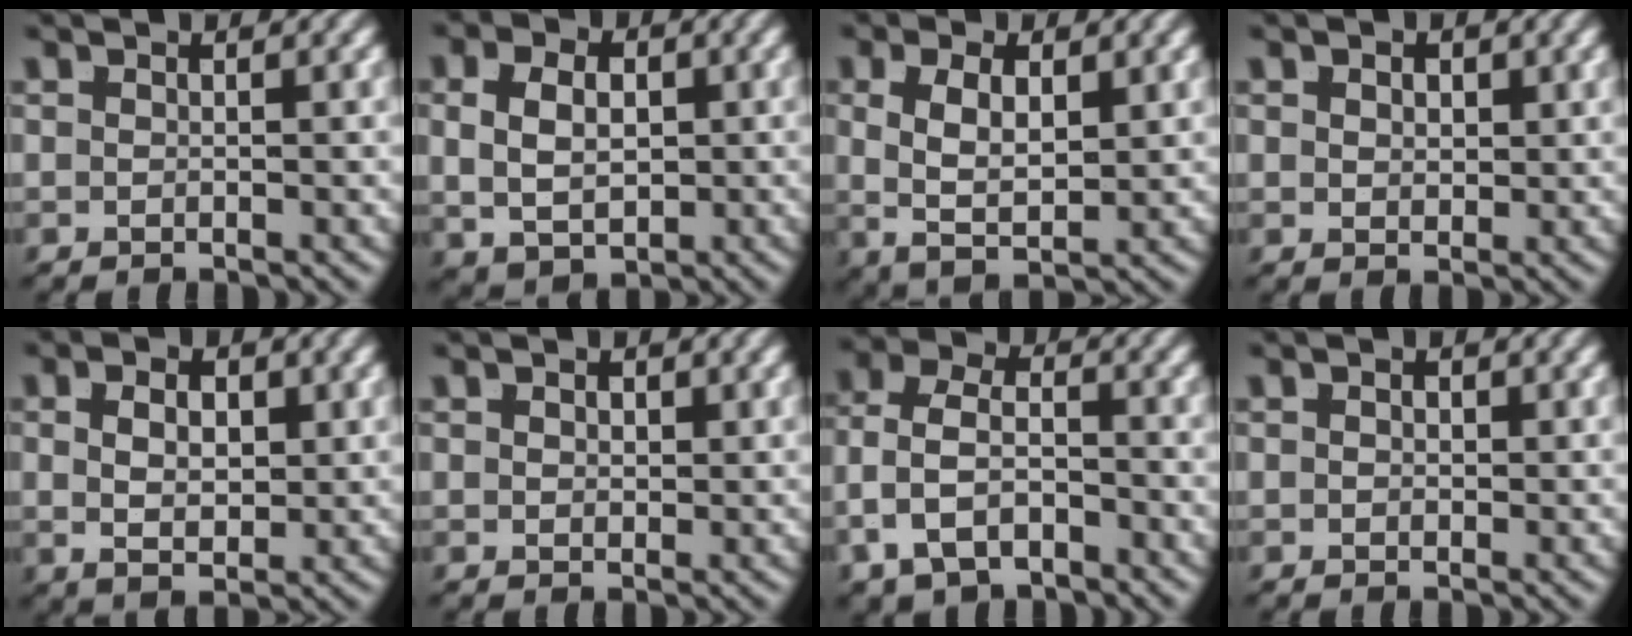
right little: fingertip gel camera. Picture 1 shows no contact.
{"total": 6.0, "force": [0.0, 4.6, 3.8], "torque": [-0.062, -0.014, 0.009]}
{"total": 6.5, "force": [0.3, 4.6, 4.6], "torque": [-0.089, -0.008, 0.008]}
{"total": 1.3, "force": [0.6, 0.7, 0.9], "torque": [-0.007, -0.012, 0.022]}
{"total": 3.5, "force": [0.4, 1.9, 2.9], "torque": [-0.037, -0.010, 0.017]}
{"total": 1.0, "force": [0.5, 0.5, 0.7], "torque": [-0.003, -0.009, 0.016]}
{"total": 6.1, "force": [-2.0, 4.6, 3.5], "torque": [-0.083, -0.025, -0.028]}
{"total": 0.7, "force": [0.0, 0.6, 0.4], "torque": [0.001, -0.002, 0.001]}